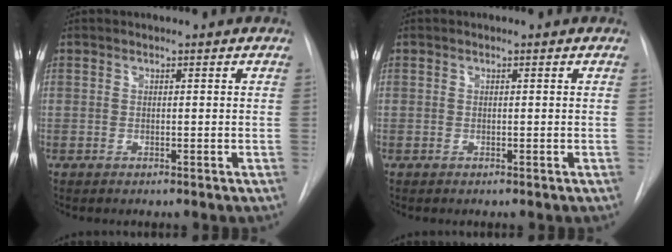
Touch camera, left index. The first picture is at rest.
{"total": 0.0}